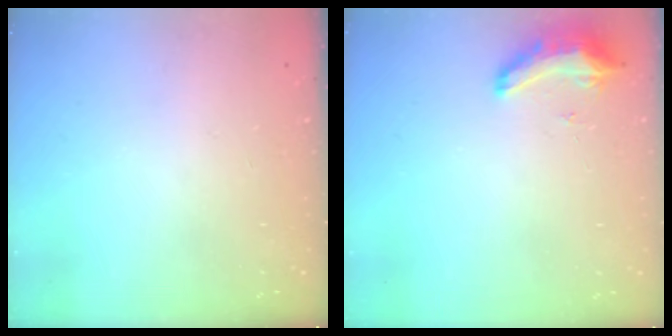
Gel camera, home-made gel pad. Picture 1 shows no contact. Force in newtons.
{"total": 8.8, "press": 8.8, "slide": 0.2}